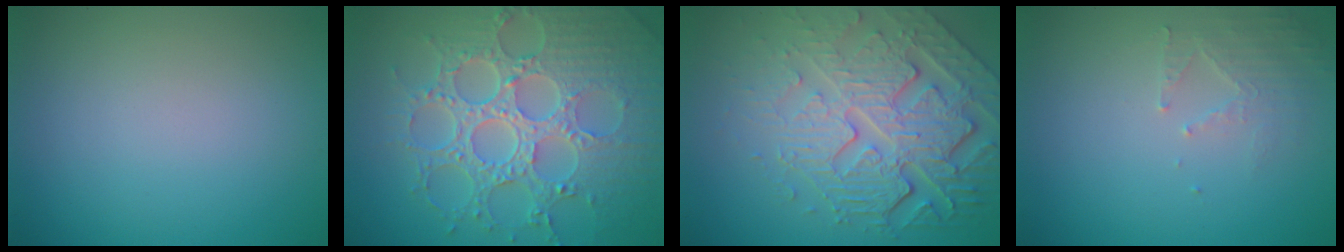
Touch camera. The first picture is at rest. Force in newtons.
{"total": 8.8, "press": 6.4, "slide": 5.9}
{"total": 8.5, "press": 5.9, "slide": 6.2}
{"total": 2.0, "press": 1.9, "slide": 0.3}